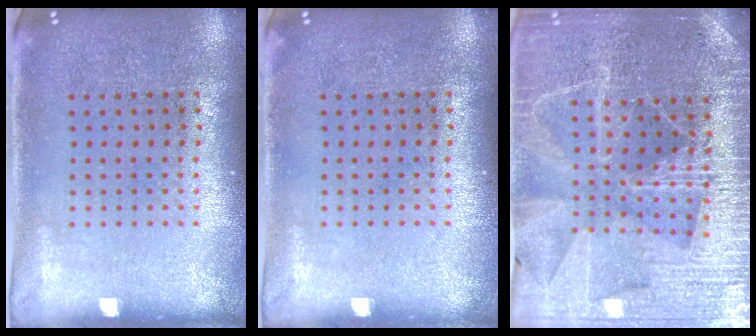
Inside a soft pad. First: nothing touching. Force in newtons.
{"total": 0.0}
{"total": 4.5, "press": 4.2, "slide": 1.8}